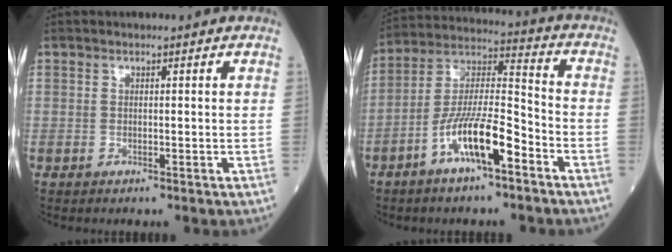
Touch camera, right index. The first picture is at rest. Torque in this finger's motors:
{"motor_torque": [1.51, -0.63, 0.84, 0.21]}